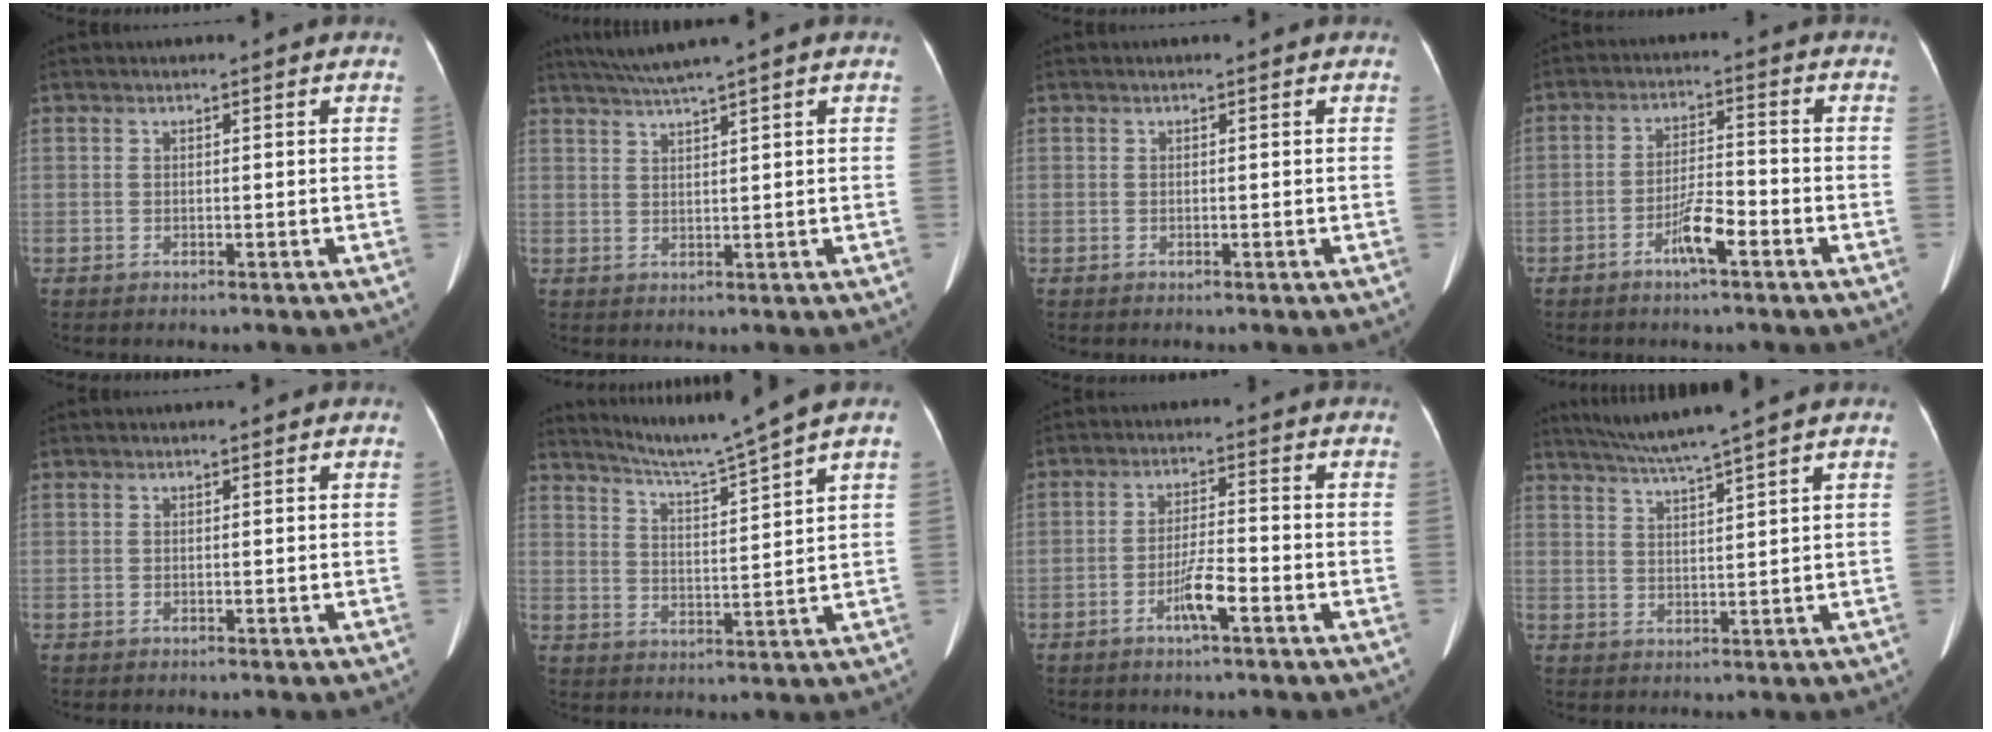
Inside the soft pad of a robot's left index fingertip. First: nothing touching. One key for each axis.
{"total": 4.5, "fx": 3.5, "fy": -1.3, "fz": 2.5, "tx": -0.051, "ty": 0.011, "tz": 0.070}
{"total": 0.0}
{"total": 5.4, "fx": -3.2, "fy": 0.8, "fz": 4.3, "tx": -0.090, "ty": -0.001, "tz": -0.059}
{"total": 0.0}
{"total": 8.2, "fx": 7.1, "fy": -2.6, "fz": 3.3, "tx": -0.062, "ty": -0.018, "tz": 0.127}
{"total": 4.9, "fx": -2.7, "fy": 0.4, "fz": 4.0, "tx": -0.081, "ty": -0.006, "tz": -0.052}
{"total": 6.5, "fx": 5.4, "fy": -1.8, "fz": 3.1, "tx": -0.056, "ty": 0.006, "tz": 0.099}